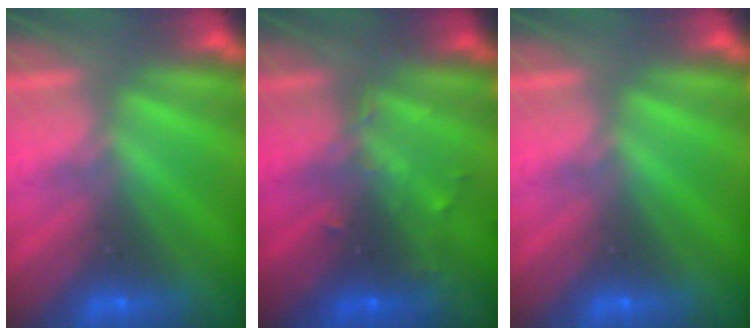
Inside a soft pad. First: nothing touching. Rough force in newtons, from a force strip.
{"total": 2.7}
{"total": 0.0}